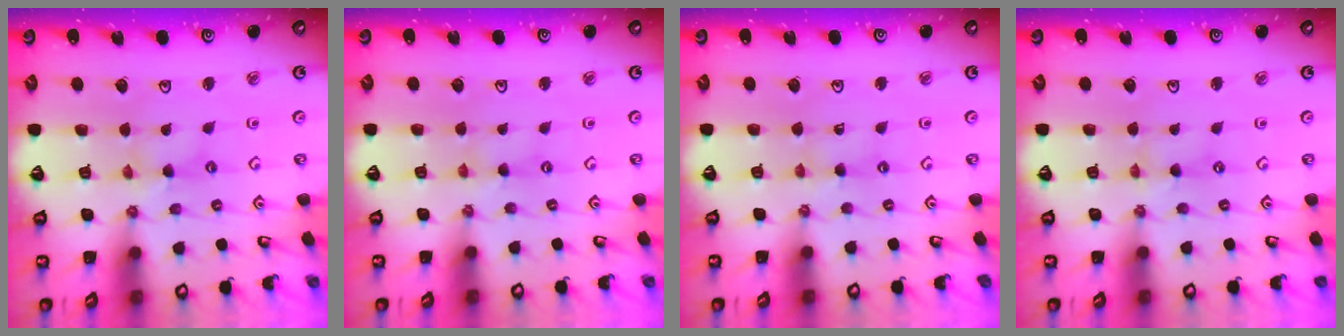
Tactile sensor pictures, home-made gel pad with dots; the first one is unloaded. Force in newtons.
{"total": 0.7, "press": 0.6, "slide": 0.1}
{"total": 1.4, "press": 1.3, "slide": 0.2}
{"total": 0.6, "press": 0.6, "slide": 0.1}